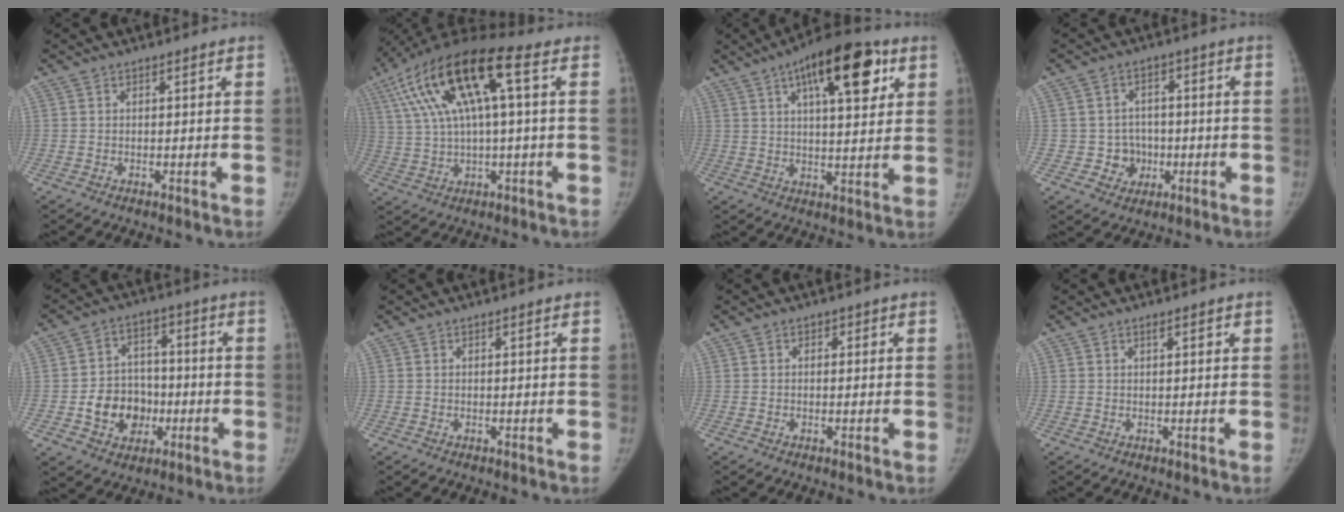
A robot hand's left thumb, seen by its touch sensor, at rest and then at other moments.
{"total": 19.2, "force": [5.4, 5.8, 17.5], "torque": [-0.352, 0.033, 0.095]}
{"total": 17.1, "force": [7.8, 6.4, 13.8], "torque": [-0.176, -0.009, 0.113]}
{"total": 6.2, "force": [-1.2, 6.0, 1.2], "torque": [0.021, 0.017, -0.015]}
{"total": 11.6, "force": [-3.0, 9.7, 5.6], "torque": [-0.044, 0.032, -0.047]}
{"total": 0.0}
{"total": 0.7, "force": [-0.1, 0.6, 0.2], "torque": [0.007, 0.003, -0.005]}
{"total": 1.0, "force": [0.6, 0.3, 0.7], "torque": [-0.009, 0.001, 0.008]}